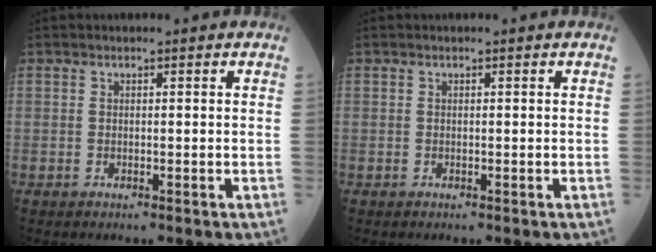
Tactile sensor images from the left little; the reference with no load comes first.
{"total": 0.0}